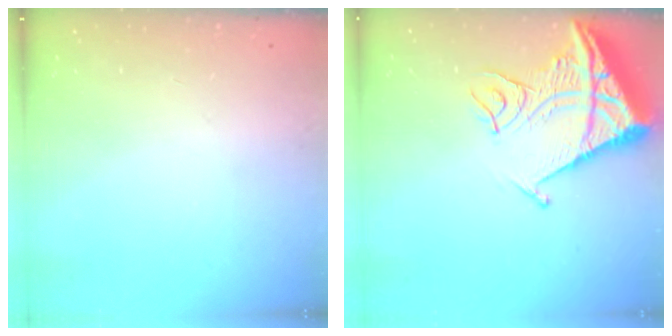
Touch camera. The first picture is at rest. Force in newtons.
{"total": 15.9, "press": 15.8, "slide": 1.8}